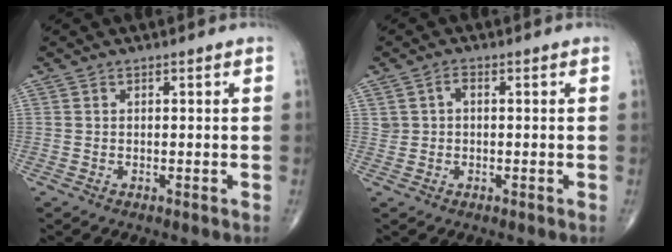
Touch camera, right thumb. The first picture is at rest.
{"total": 2.1, "force": [0.4, 1.5, 1.4], "torque": [-0.022, 0.009, 0.009]}